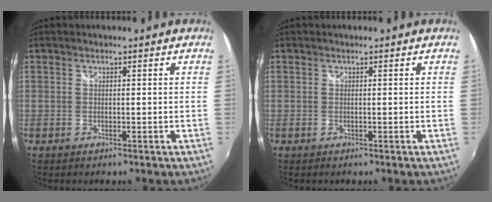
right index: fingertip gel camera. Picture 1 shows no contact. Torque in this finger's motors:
{"motor_torque": [0.03, 0.06, -0.05, 0.00]}